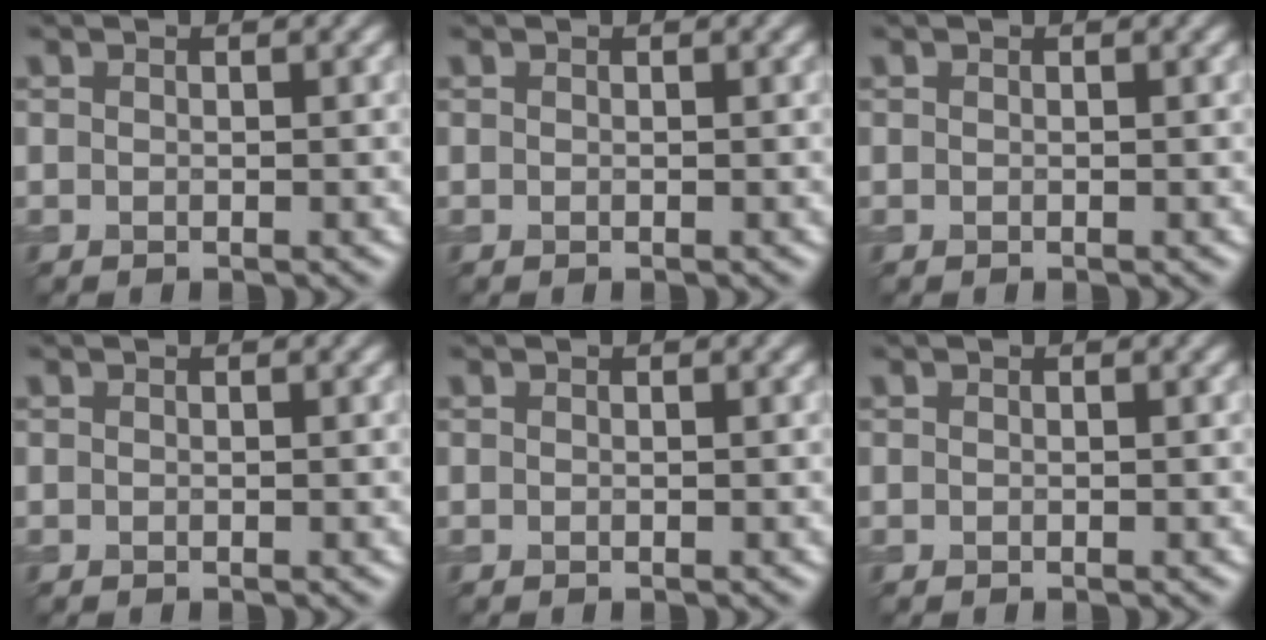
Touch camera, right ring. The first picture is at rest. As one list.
[{"total": 0.0}, {"total": 0.0}, {"total": 0.0}, {"total": 0.0}, {"total": 0.0}]